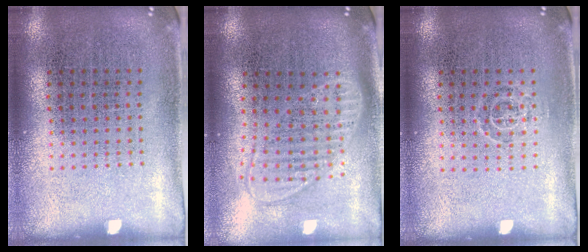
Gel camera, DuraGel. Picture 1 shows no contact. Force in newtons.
{"total": 1.9, "press": 1.6, "slide": 1.1}
{"total": 0.7, "press": 0.5, "slide": 0.5}